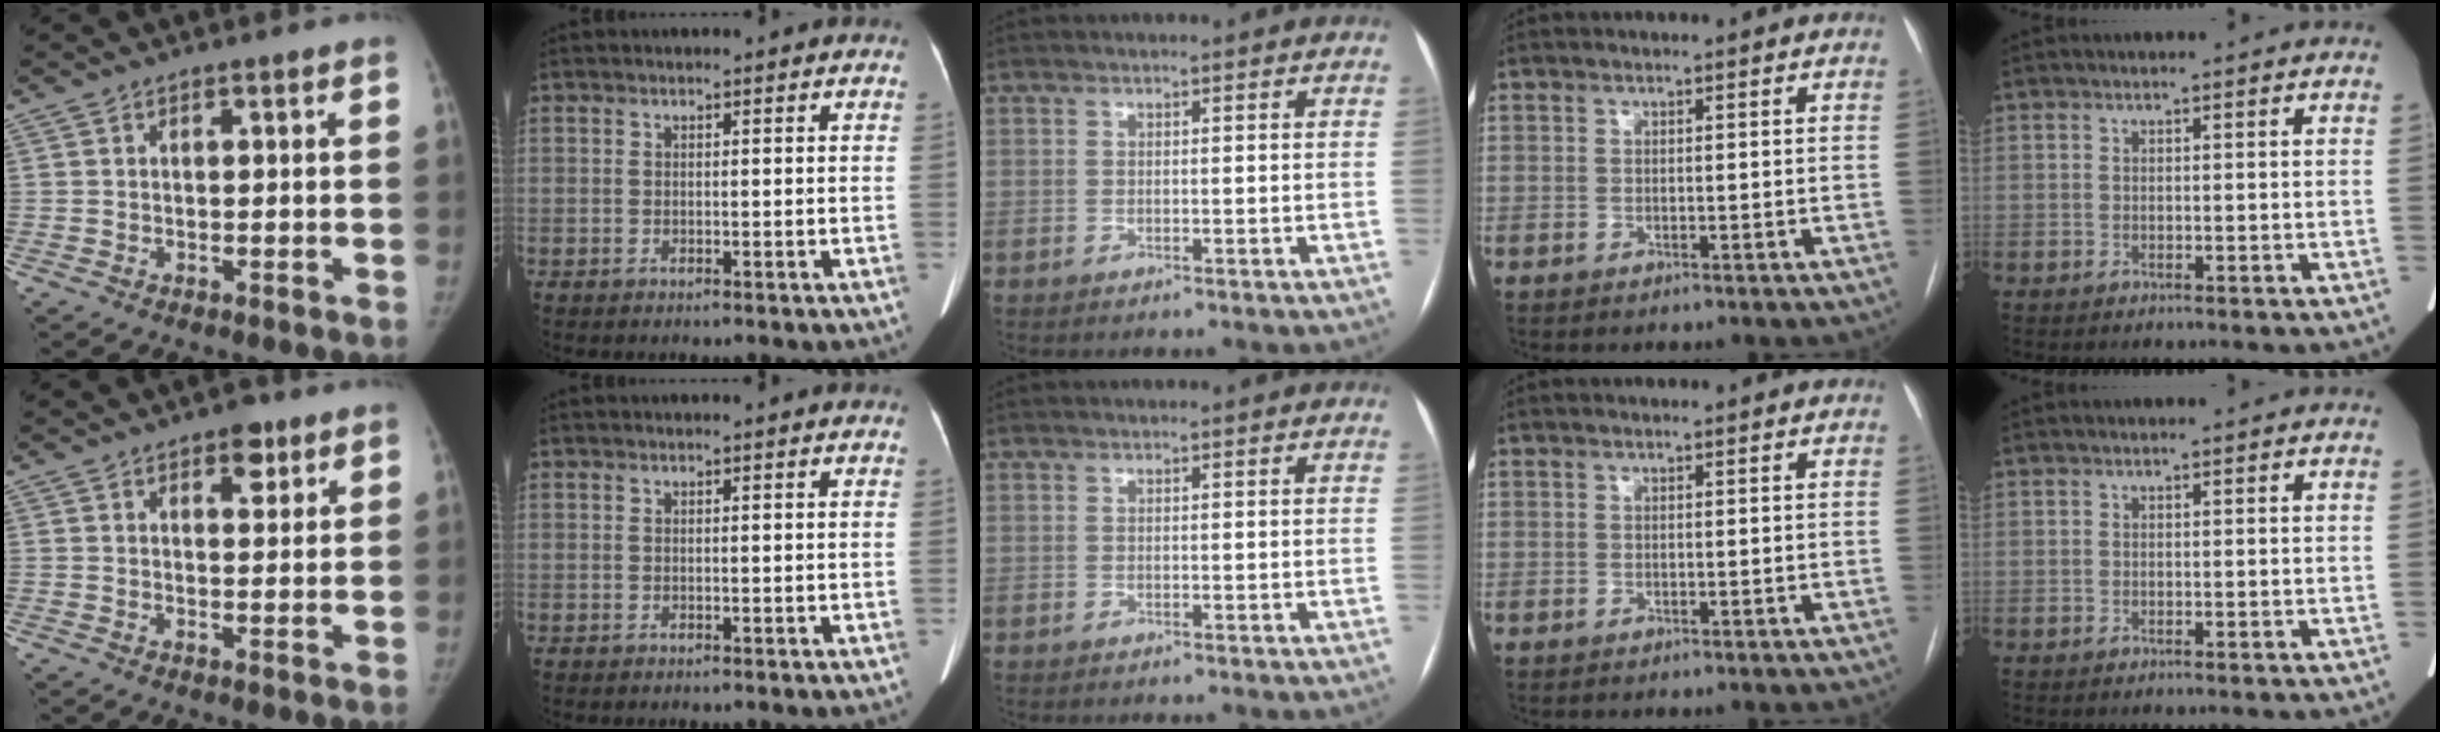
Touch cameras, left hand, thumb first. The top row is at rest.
{"thumb": {"total": 4.4, "force": [2.6, 2.3, 2.8], "torque": [-0.017, -0.011, 0.032]}}